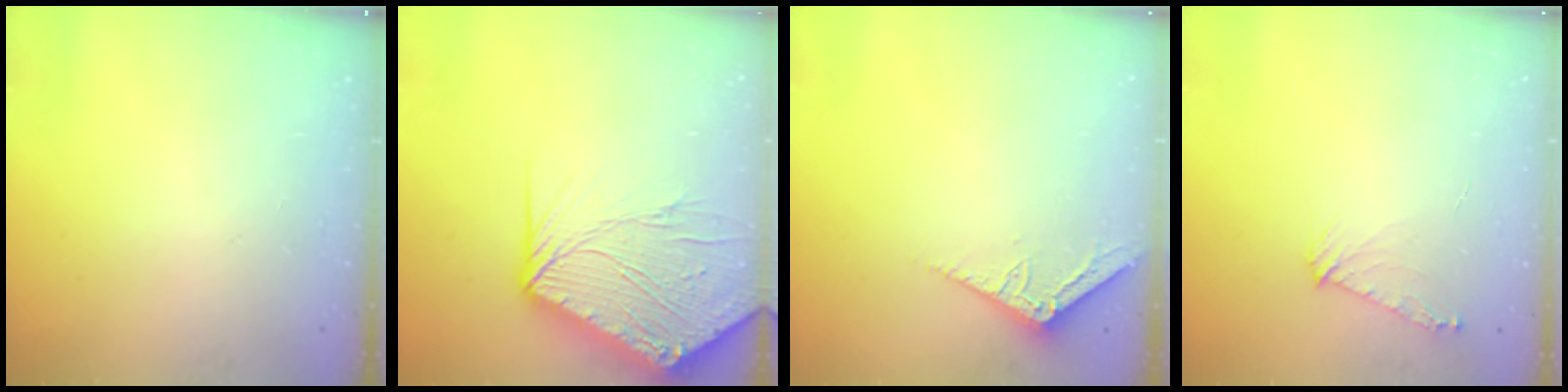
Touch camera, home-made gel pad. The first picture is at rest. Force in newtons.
{"total": 17.4, "press": 17.2, "slide": 2.1}
{"total": 3.6, "press": 3.6, "slide": 0.4}
{"total": 6.6, "press": 6.6, "slide": 0.9}